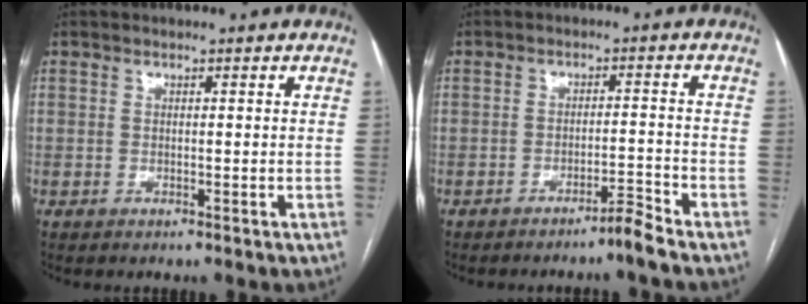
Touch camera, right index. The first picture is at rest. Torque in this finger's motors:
{"motor_torque": [0.03, -0.09, 0.02, 0.02]}